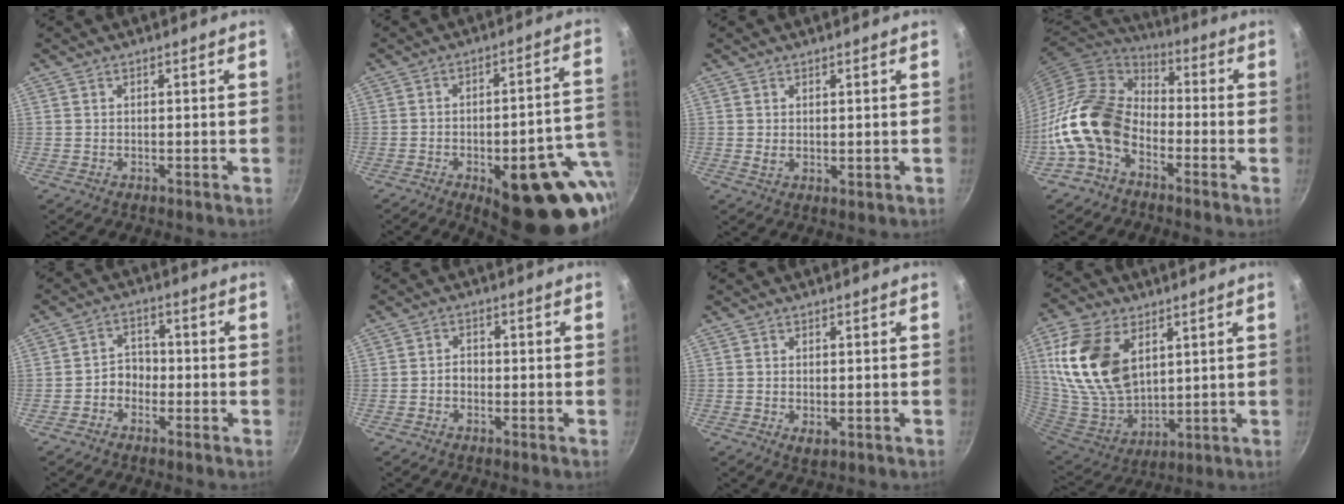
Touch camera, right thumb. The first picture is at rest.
{"total": 23.1, "force": [-7.0, 8.7, 20.2], "torque": [-0.204, 0.017, -0.084]}
{"total": 1.7, "force": [0.9, 0.7, 1.2], "torque": [-0.016, -0.017, 0.013]}
{"total": 14.9, "force": [-5.6, 10.4, 9.1], "torque": [-0.142, 0.058, -0.131]}
{"total": 3.9, "force": [-1.7, 3.1, 1.7], "torque": [-0.001, 0.029, -0.035]}
{"total": 2.0, "force": [-0.8, 1.5, 1.0], "torque": [-0.009, 0.016, -0.015]}
{"total": 1.9, "force": [-0.3, 1.1, 1.5], "torque": [-0.025, -0.007, -0.002]}
{"total": 19.8, "force": [6.7, 12.4, 13.8], "torque": [-0.252, -0.032, 0.141]}